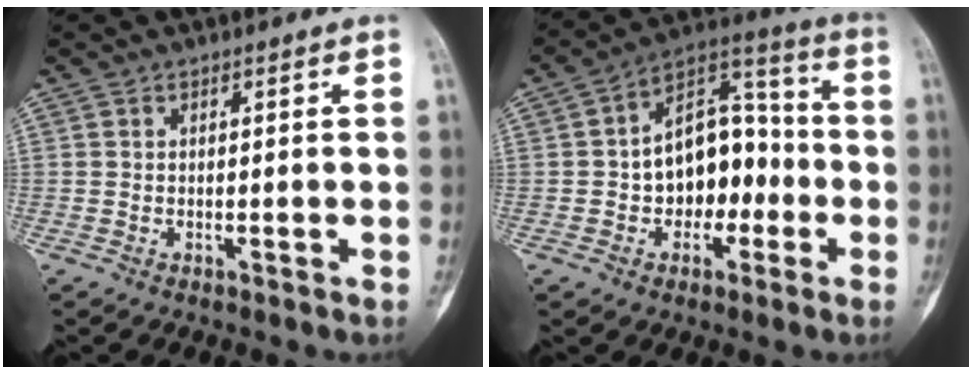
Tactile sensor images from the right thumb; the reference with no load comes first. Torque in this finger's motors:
{"motor_torque": [0.14, 0.77, 0.73, -0.61, 0.32]}